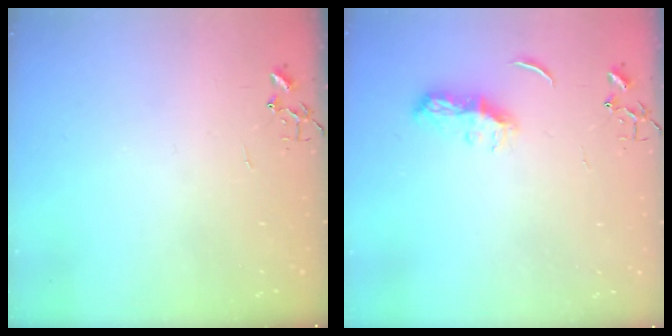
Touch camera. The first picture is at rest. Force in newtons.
{"total": 7.2, "press": 7.2, "slide": 0.7}